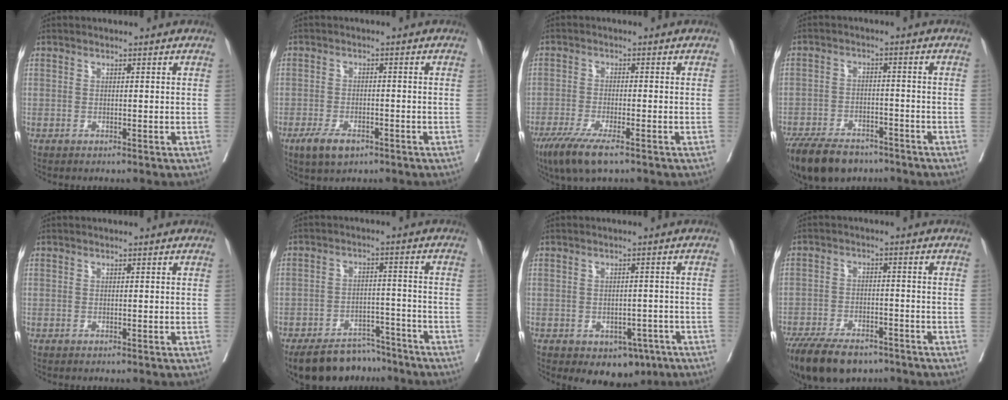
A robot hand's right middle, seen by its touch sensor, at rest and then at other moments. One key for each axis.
{"total": 4.8, "fx": -2.9, "fy": 2.1, "fz": 3.1, "tx": -0.060, "ty": -0.004, "tz": -0.046}
{"total": 7.3, "fx": -4.9, "fy": 1.1, "fz": 5.3, "tx": -0.096, "ty": -0.019, "tz": -0.083}
{"total": 12.4, "fx": -9.5, "fy": 5.7, "fz": 5.6, "tx": -0.107, "ty": -0.012, "tz": -0.151}
{"total": 0.0}
{"total": 10.8, "fx": -9.5, "fy": 4.1, "fz": 2.9, "tx": -0.031, "ty": 0.005, "tz": -0.144}
{"total": 5.7, "fx": -3.0, "fy": 3.7, "fz": 3.0, "tx": -0.020, "ty": 0.005, "tz": -0.030}
{"total": 12.9, "fx": -9.6, "fy": 5.5, "fz": 6.7, "tx": -0.125, "ty": -0.015, "tz": -0.152}